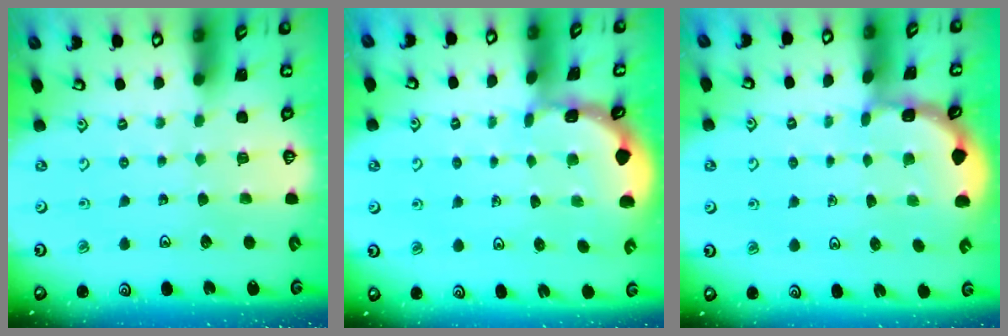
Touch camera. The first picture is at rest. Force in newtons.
{"total": 1.2, "press": 1.2, "slide": 0.2}
{"total": 1.7, "press": 1.7, "slide": 0.1}